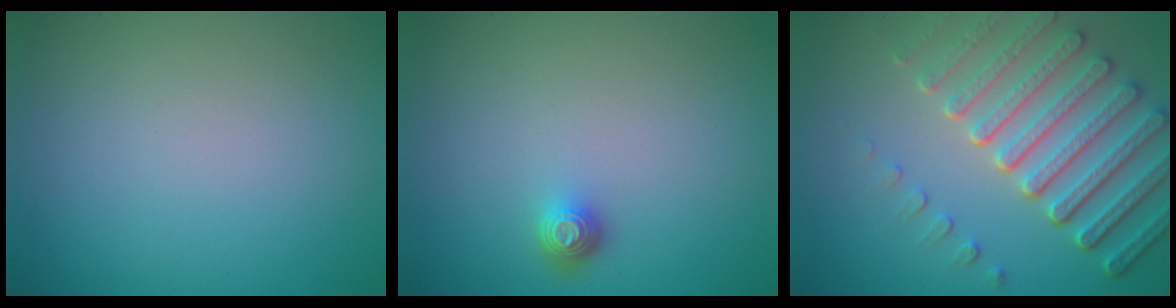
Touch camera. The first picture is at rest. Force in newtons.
{"total": 1.4, "press": 1.1, "slide": 0.9}
{"total": 7.6, "press": 5.7, "slide": 5.1}